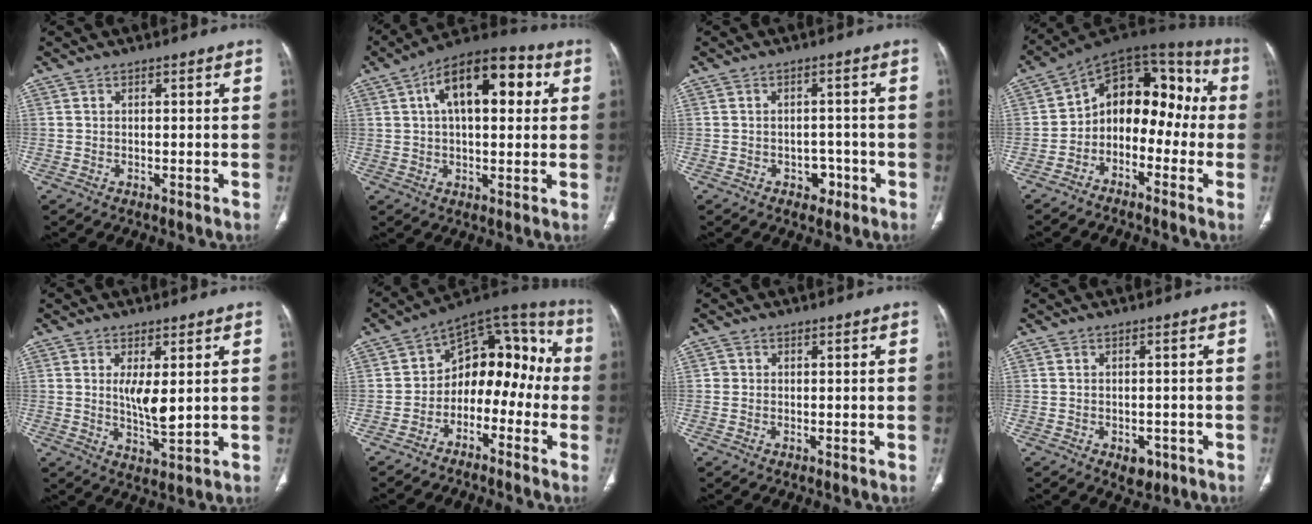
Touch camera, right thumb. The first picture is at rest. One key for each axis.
{"total": 17.1, "fx": 4.9, "fy": 8.3, "fz": 14.1, "tx": -0.194, "ty": 0.024, "tz": 0.068}
{"total": 3.3, "fx": -1.6, "fy": 2.5, "fz": 1.5, "tx": 0.002, "ty": 0.013, "tz": -0.019}
{"total": 14.8, "fx": -2.3, "fy": 10.3, "fz": 10.4, "tx": -0.097, "ty": 0.077, "tz": -0.052}
{"total": 6.0, "fx": 1.2, "fy": 1.8, "fz": 5.6, "tx": -0.100, "ty": -0.021, "tz": 0.028}
{"total": 14.4, "fx": -3.7, "fy": 10.0, "fz": 9.7, "tx": -0.080, "ty": 0.085, "tz": -0.069}
{"total": 0.8, "fx": 0.0, "fy": 0.8, "fz": 0.1, "tx": 0.003, "ty": 0.004, "tz": 0.000}
{"total": 3.4, "fx": -1.6, "fy": 2.2, "fz": 2.0, "tx": -0.011, "ty": 0.005, "tz": -0.012}